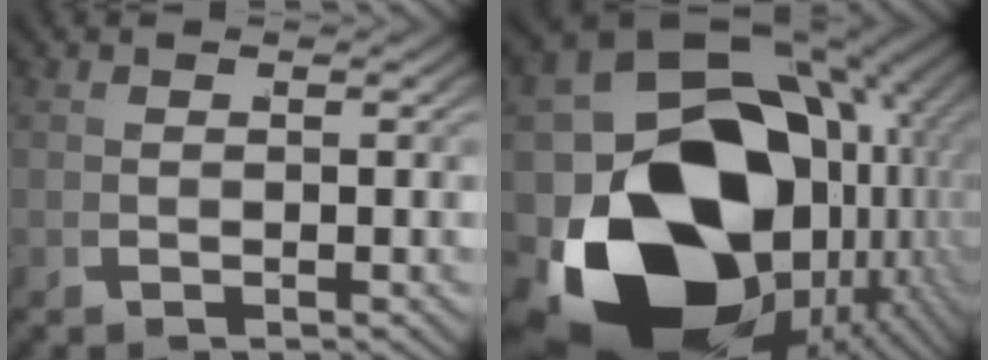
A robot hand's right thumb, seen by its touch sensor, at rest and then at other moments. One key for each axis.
{"total": 30.0, "fx": -4.7, "fy": 20.1, "fz": 21.8, "tx": -0.373, "ty": -0.082, "tz": -0.044}